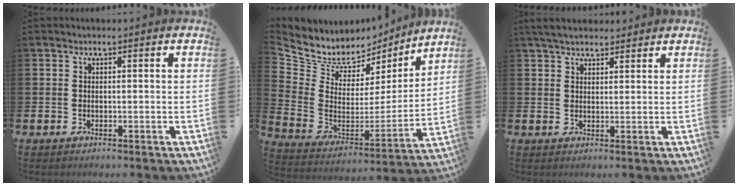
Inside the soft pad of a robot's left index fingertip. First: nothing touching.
{"total": 7.9, "force": [6.9, 3.7, 0.6], "torque": [-0.067, -0.051, 0.123]}
{"total": 4.1, "force": [3.7, 1.3, 1.2], "torque": [-0.030, -0.007, 0.069]}